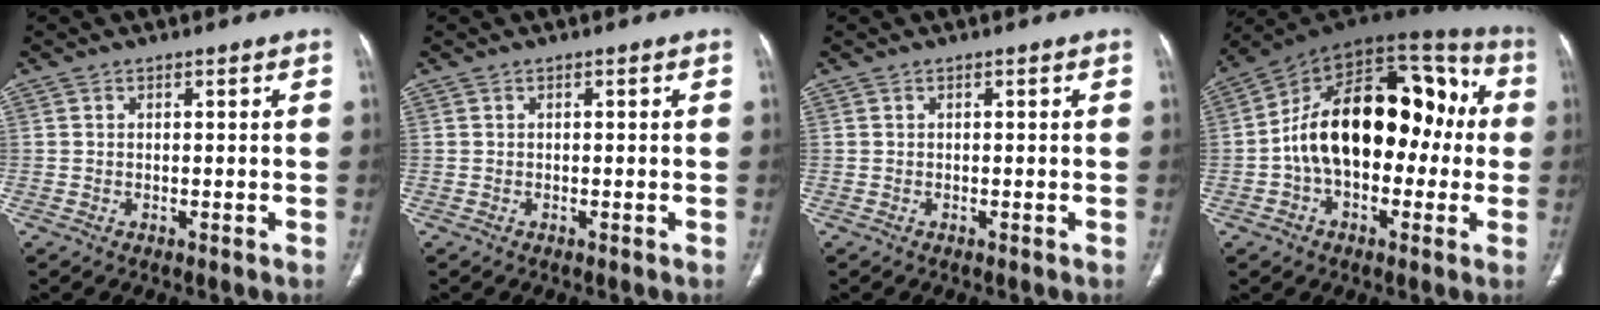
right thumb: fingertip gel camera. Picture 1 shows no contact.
{"total": 0.0}
{"total": 0.0}
{"total": 24.5, "force": [-0.1, 14.7, 19.5], "torque": [-0.282, 0.060, -0.008]}